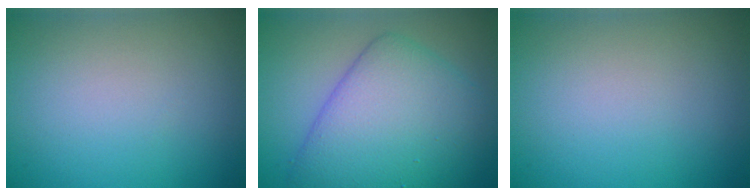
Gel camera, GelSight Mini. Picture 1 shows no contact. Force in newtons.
{"total": 8.9, "press": 8.9, "slide": 0.2}
{"total": 0.0}